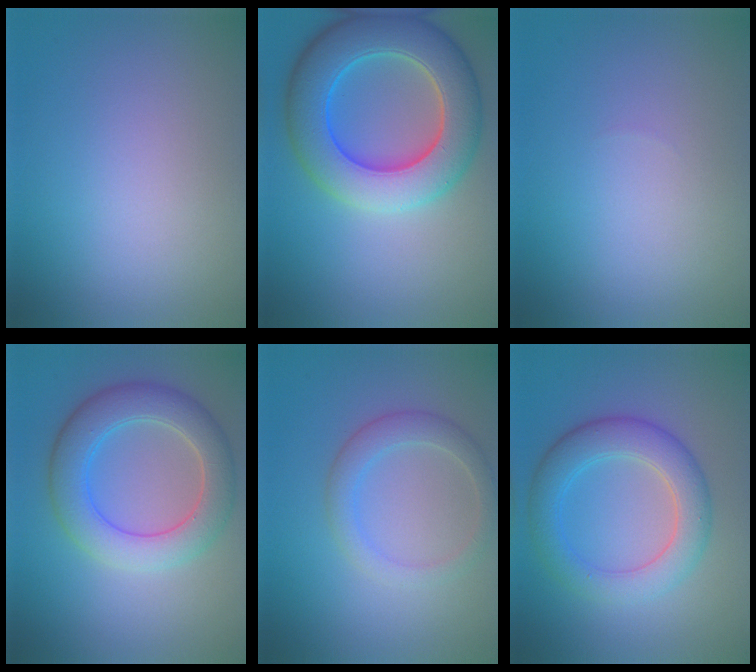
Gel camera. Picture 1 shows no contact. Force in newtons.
{"total": 10.1, "press": 10.1, "slide": 0.8}
{"total": 0.0}
{"total": 6.0, "press": 6.0, "slide": 0.4}
{"total": 2.7, "press": 2.7, "slide": 0.2}
{"total": 5.3, "press": 5.3, "slide": 0.1}